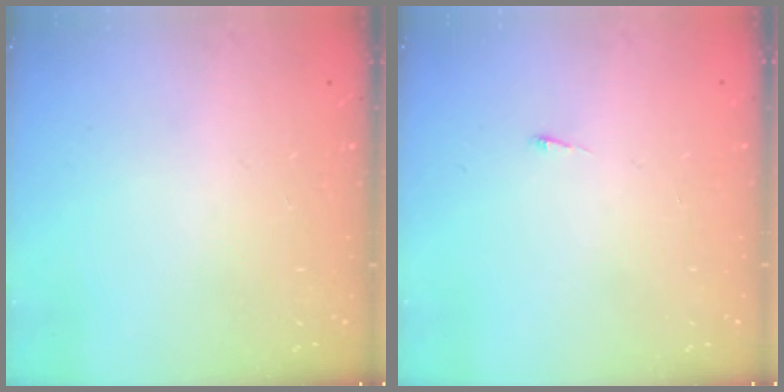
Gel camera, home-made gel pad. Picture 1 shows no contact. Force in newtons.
{"total": 2.6, "press": 2.5, "slide": 0.3}